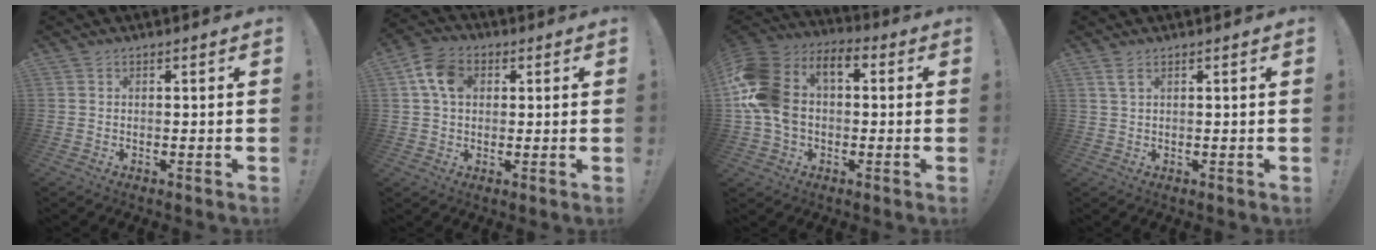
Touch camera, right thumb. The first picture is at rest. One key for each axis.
{"total": 9.8, "fx": 2.7, "fy": 7.3, "fz": 6.0, "tx": -0.105, "ty": 0.008, "tz": 0.052}
{"total": 16.5, "fx": 2.1, "fy": 11.6, "fz": 11.4, "tx": -0.232, "ty": 0.001, "tz": 0.040}
{"total": 2.3, "fx": 1.2, "fy": 0.6, "fz": 1.9, "tx": -0.032, "ty": -0.002, "tz": 0.019}